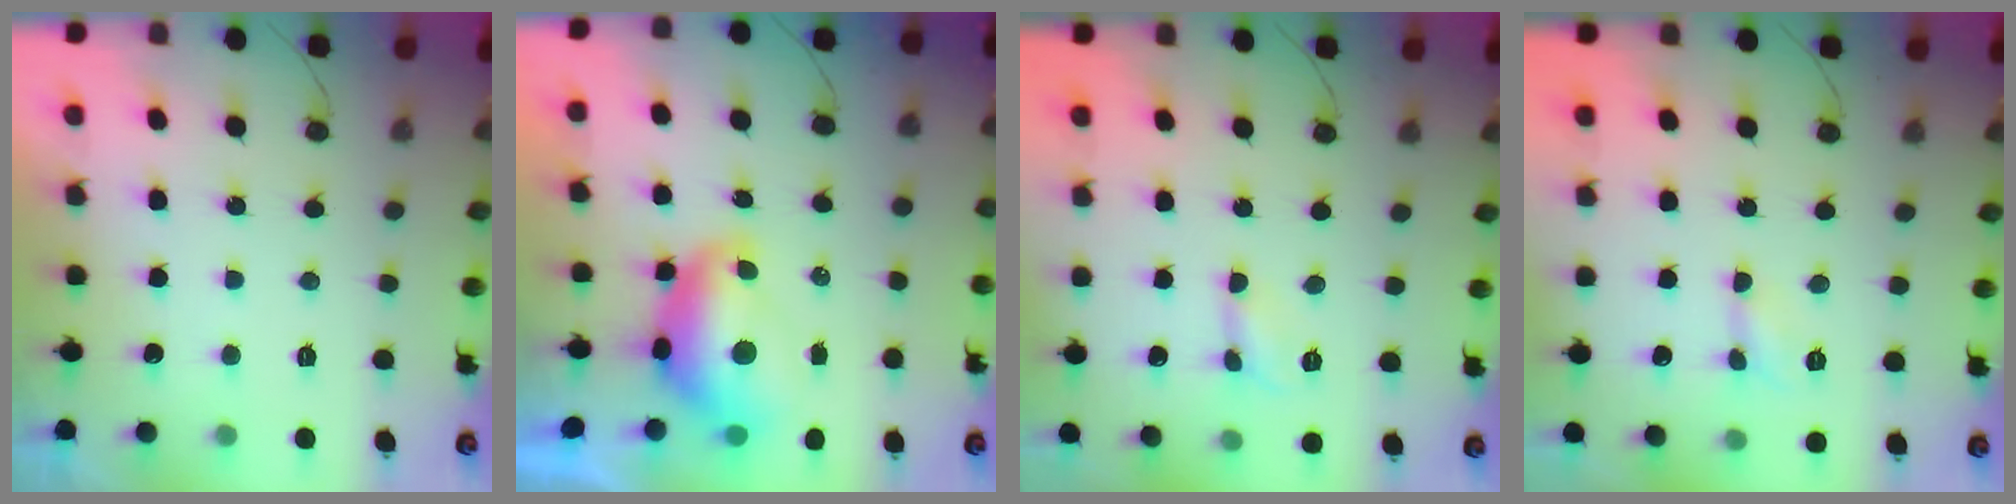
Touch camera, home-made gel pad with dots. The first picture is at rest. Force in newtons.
{"total": 9.8, "press": 9.8, "slide": 1.1}
{"total": 2.7, "press": 2.7, "slide": 0.2}
{"total": 2.8, "press": 2.8, "slide": 0.4}